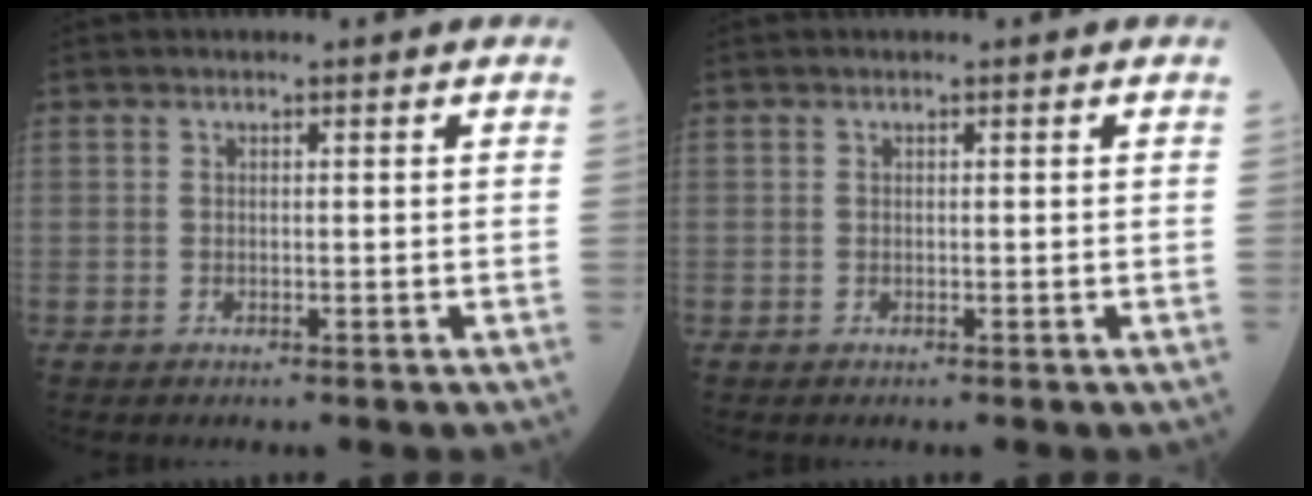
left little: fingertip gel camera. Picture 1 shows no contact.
{"total": 0.0}